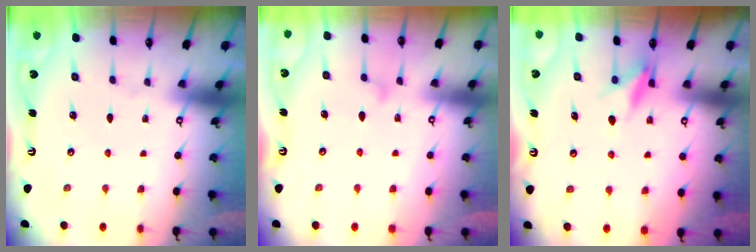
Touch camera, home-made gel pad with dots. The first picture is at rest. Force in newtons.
{"total": 9.0, "press": 9.0, "slide": 0.5}
{"total": 8.8, "press": 8.7, "slide": 0.8}